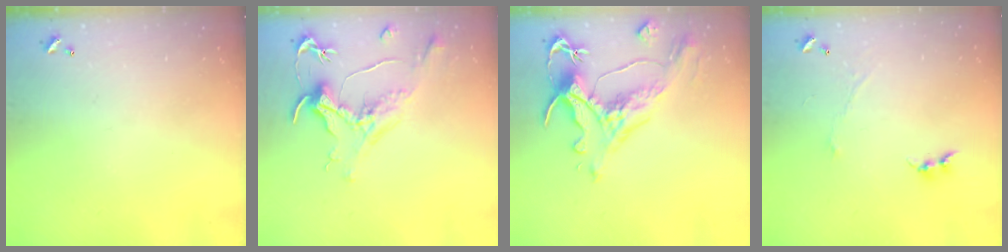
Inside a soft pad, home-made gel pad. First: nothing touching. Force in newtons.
{"total": 1.6, "press": 1.3, "slide": 0.9}
{"total": 1.2, "press": 0.2, "slide": 1.2}
{"total": 0.0}